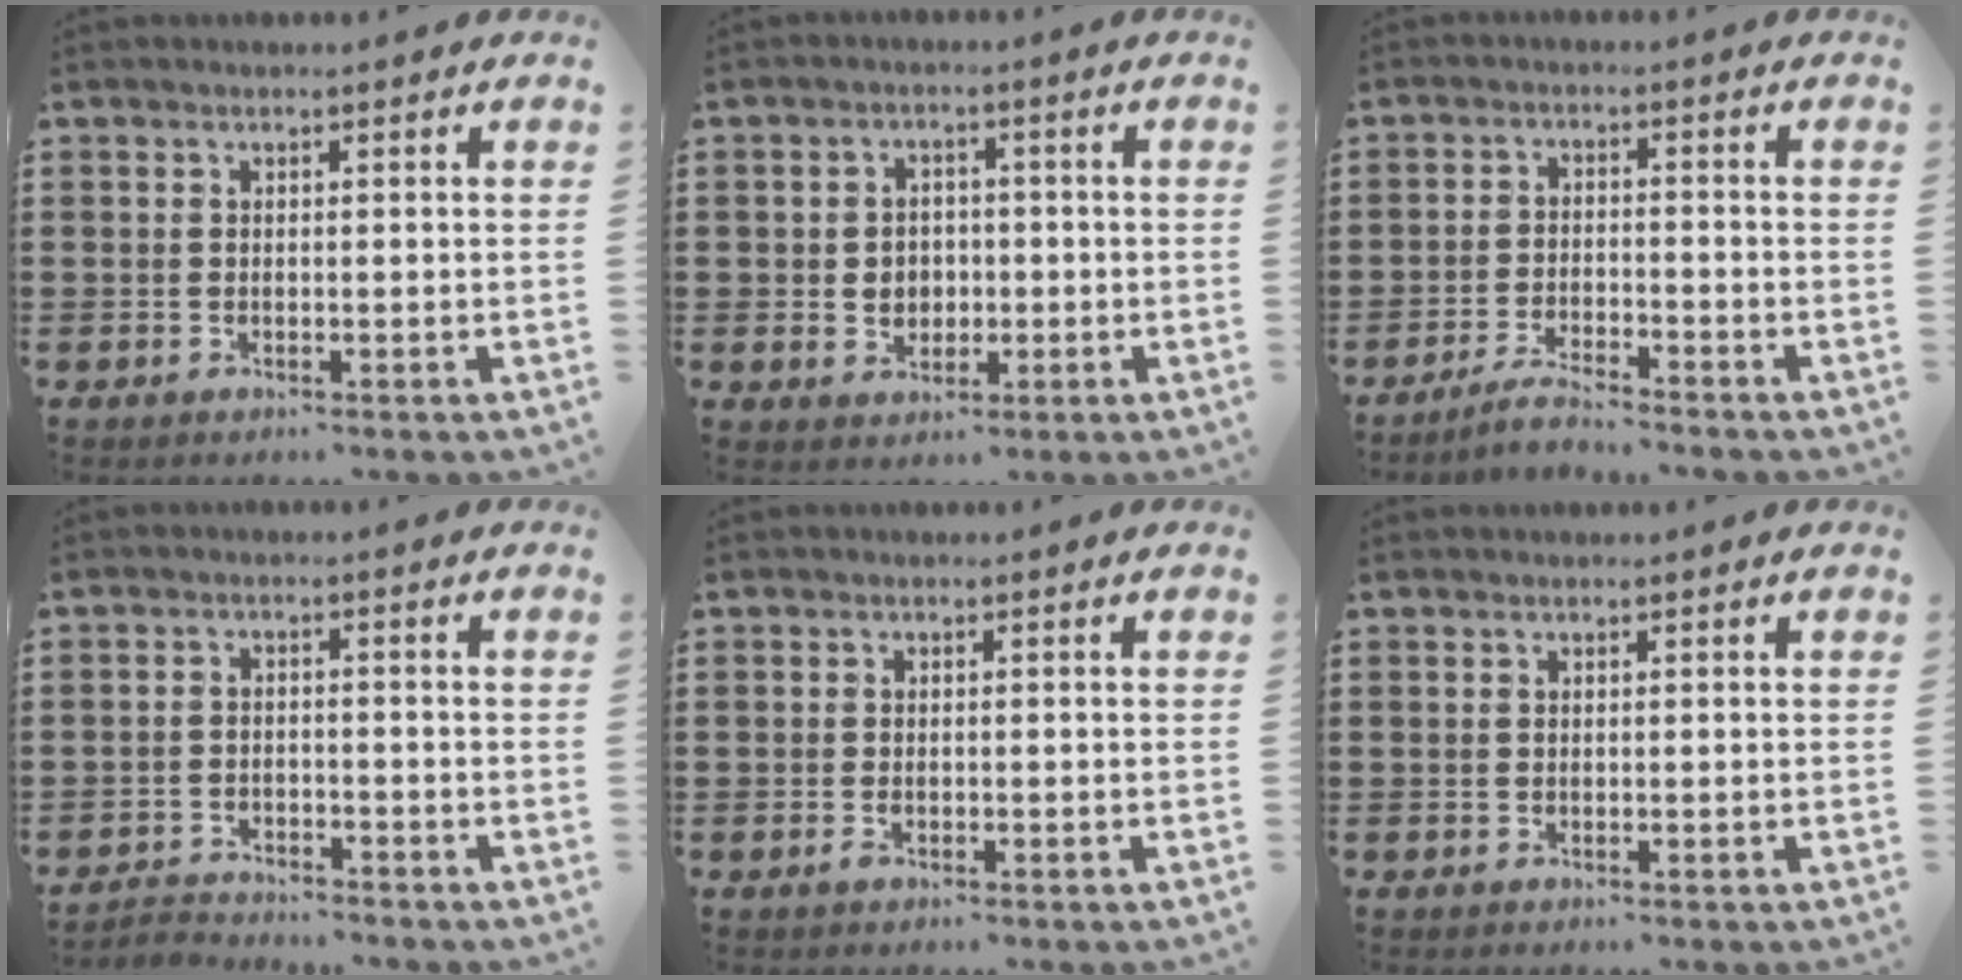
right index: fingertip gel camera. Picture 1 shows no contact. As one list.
[{"total": 3.2, "force": [-0.3, 3.0, 1.2], "torque": [-0.024, 0.004, -0.013]}, {"total": 3.3, "force": [-3.2, -0.1, 0.8], "torque": [-0.023, 0.002, -0.066]}, {"total": 2.6, "force": [-2.6, 0.2, -0.2], "torque": [-0.004, -0.001, -0.056]}, {"total": 0.9, "force": [-0.5, 0.3, 0.7], "torque": [-0.024, -0.010, -0.009]}, {"total": 0.0}]